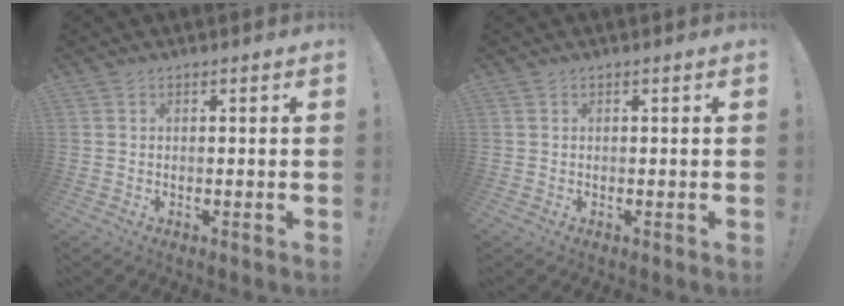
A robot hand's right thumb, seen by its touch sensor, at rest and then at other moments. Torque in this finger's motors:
{"motor_torque": [0.00, 0.00, 0.00, -0.01, 0.02]}